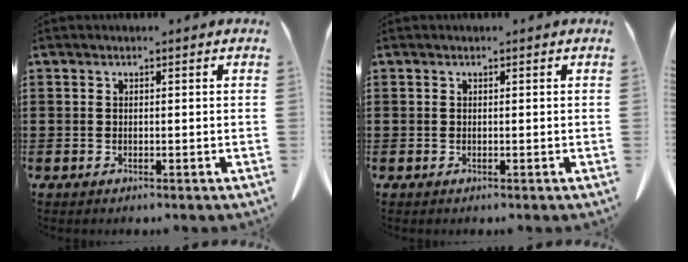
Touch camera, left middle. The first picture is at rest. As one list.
[{"total": 0.0}]